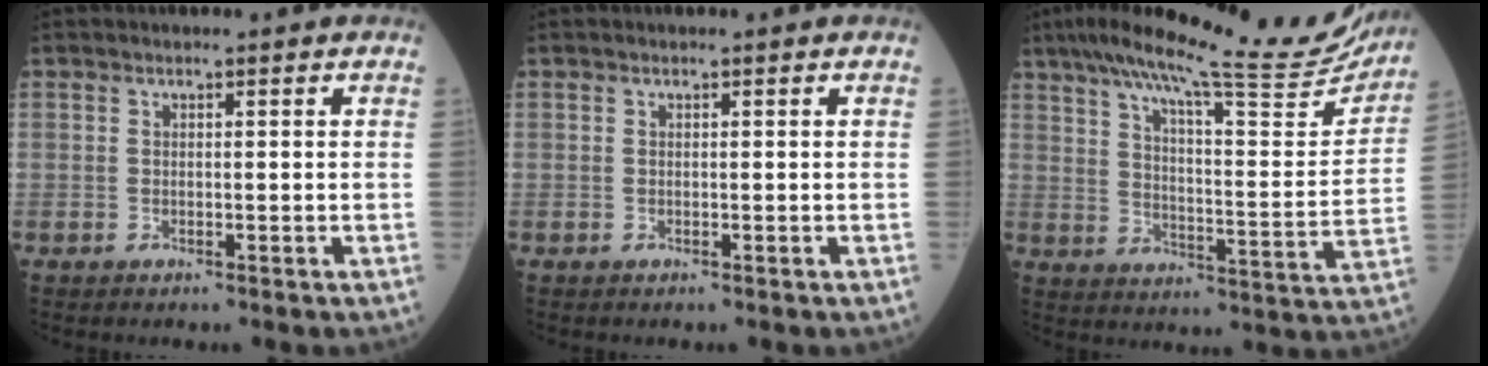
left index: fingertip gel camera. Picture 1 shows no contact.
{"total": 0.0}
{"total": 25.6, "force": [22.3, 2.5, 12.2], "torque": [-0.201, -0.028, 0.300]}